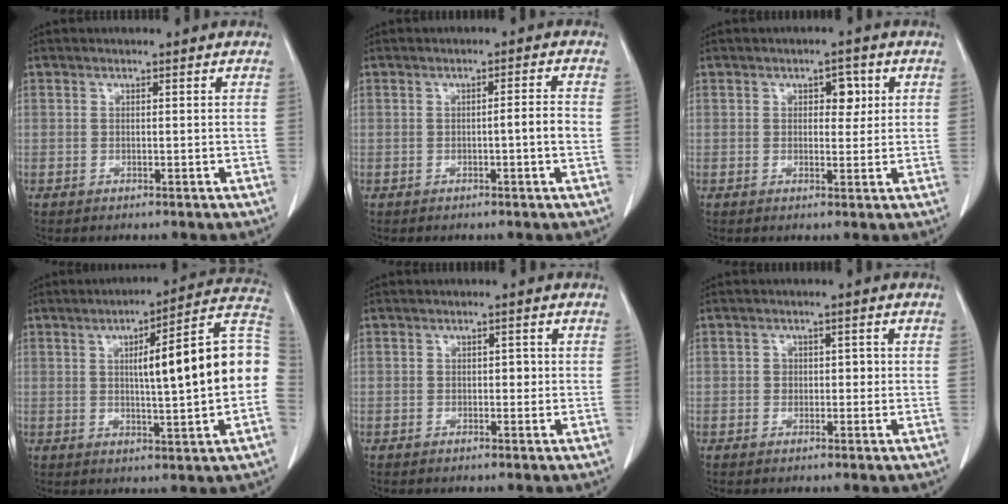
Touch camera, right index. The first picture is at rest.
{"total": 2.7, "force": [-0.6, -0.3, 2.6], "torque": [-0.036, 0.001, -0.011]}
{"total": 3.1, "force": [1.0, 1.8, 2.3], "torque": [-0.026, 0.006, 0.014]}
{"total": 16.8, "force": [0.6, 1.5, 16.7], "torque": [-0.214, 0.035, 0.006]}
{"total": 1.2, "force": [-0.2, 0.8, 0.9], "torque": [-0.005, 0.003, -0.005]}
{"total": 1.9, "force": [-0.1, 1.5, 1.1], "torque": [-0.009, 0.007, -0.004]}